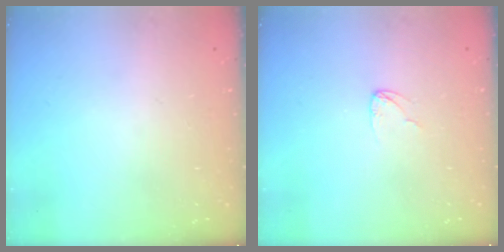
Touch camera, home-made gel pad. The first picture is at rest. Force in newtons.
{"total": 2.3, "press": 2.3, "slide": 0.1}